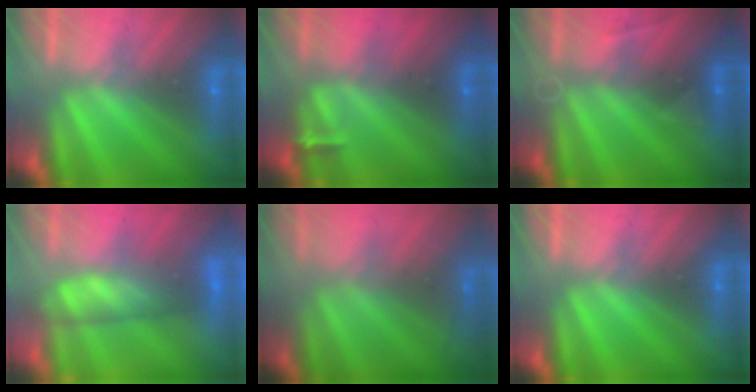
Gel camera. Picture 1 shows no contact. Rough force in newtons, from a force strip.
{"total": 3.1}
{"total": 2.8}
{"total": 4.0}
{"total": 11.5}
{"total": 0.0}